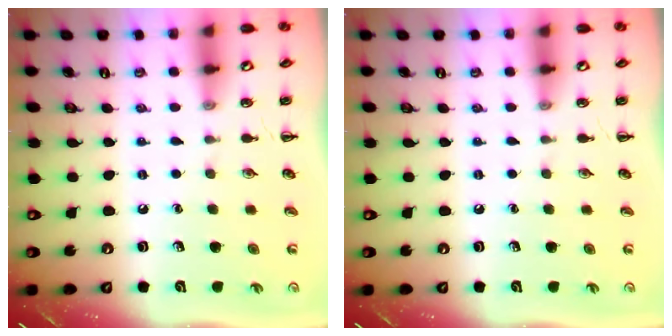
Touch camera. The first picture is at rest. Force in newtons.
{"total": 0.0}